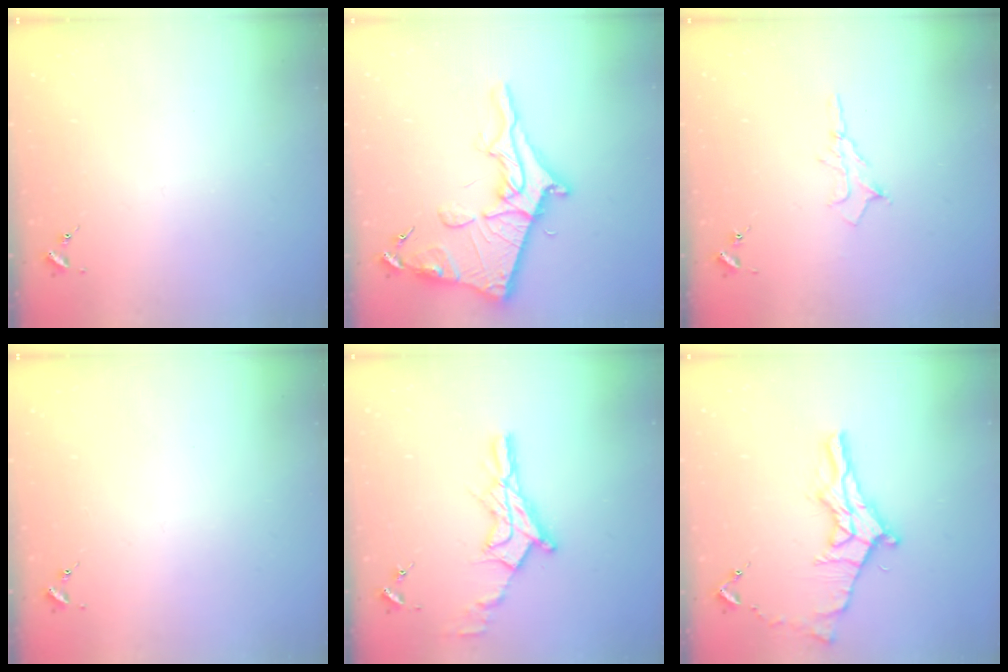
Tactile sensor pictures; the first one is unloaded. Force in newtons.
{"total": 19.1, "press": 19.1, "slide": 1.4}
{"total": 6.2, "press": 6.1, "slide": 0.8}
{"total": 0.0}
{"total": 14.2, "press": 14.2, "slide": 1.1}
{"total": 13.4, "press": 13.4, "slide": 0.6}